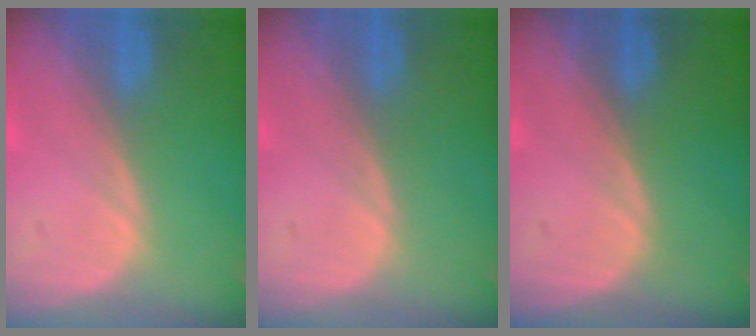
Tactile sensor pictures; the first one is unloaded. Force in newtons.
{"total": 0.0}
{"total": 0.0}